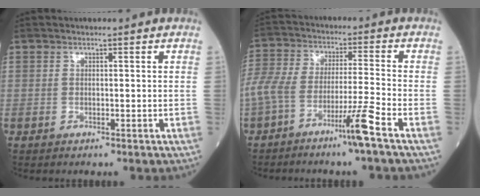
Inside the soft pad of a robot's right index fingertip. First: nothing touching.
{"total": 9.1, "force": [-5.5, -0.4, 7.2], "torque": [-0.160, 0.007, -0.103]}